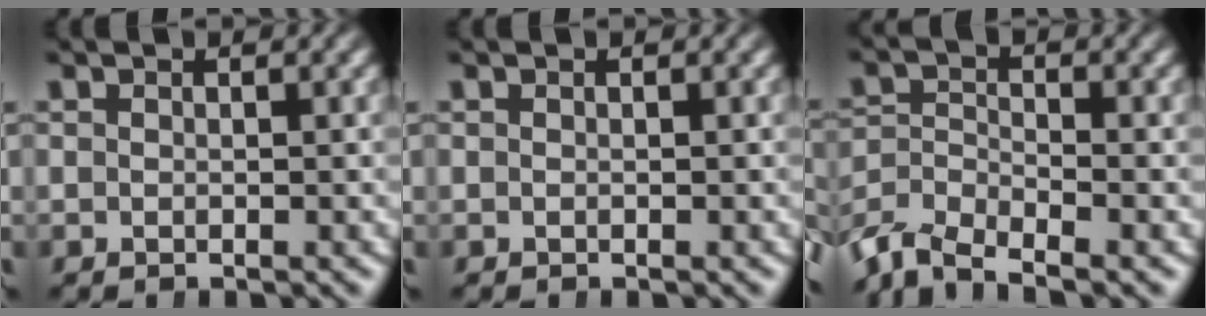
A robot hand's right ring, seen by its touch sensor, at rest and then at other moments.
{"total": 0.0}
{"total": 6.3, "force": [-4.1, 4.1, 2.6], "torque": [-0.069, -0.031, -0.061]}